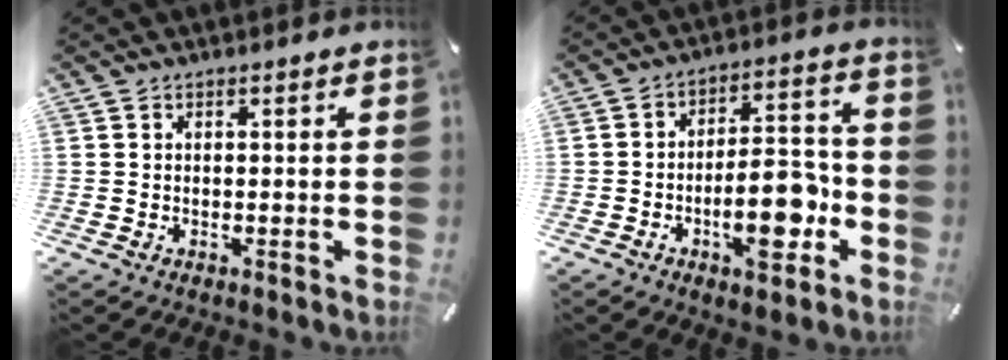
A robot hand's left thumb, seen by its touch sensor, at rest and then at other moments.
{"total": 13.8, "force": [-4.7, 6.2, 11.4], "torque": [-0.168, 0.015, -0.079]}